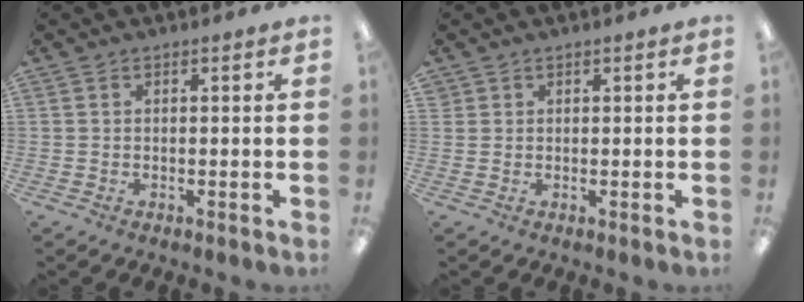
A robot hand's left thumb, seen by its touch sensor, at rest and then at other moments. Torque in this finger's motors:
{"motor_torque": [-0.14, 0.00, -0.25, 0.02, 0.00]}